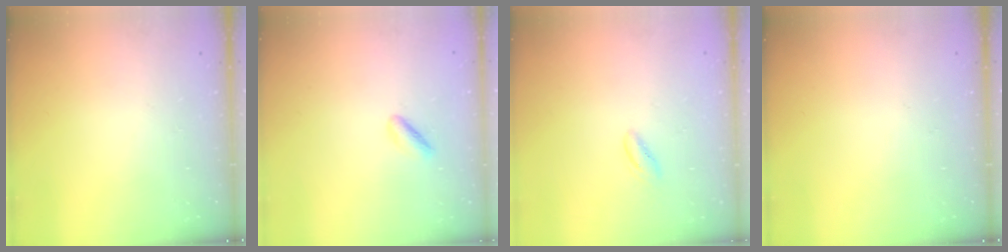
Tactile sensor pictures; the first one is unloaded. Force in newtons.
{"total": 1.9, "press": 1.6, "slide": 0.9}
{"total": 2.6, "press": 2.5, "slide": 0.6}
{"total": 0.0}